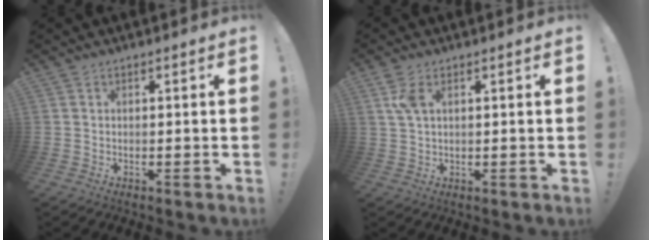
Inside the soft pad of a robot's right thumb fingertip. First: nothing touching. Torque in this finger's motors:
{"motor_torque": [-0.09, 0.28, 0.06, 0.03, 0.01]}